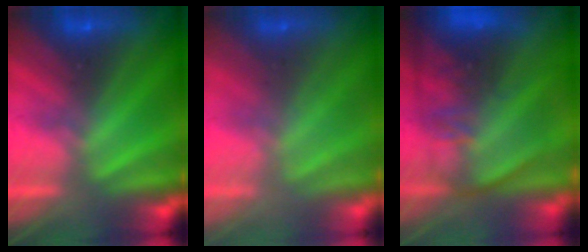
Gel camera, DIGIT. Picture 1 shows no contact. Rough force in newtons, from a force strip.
{"total": 2.3}
{"total": 7.8}